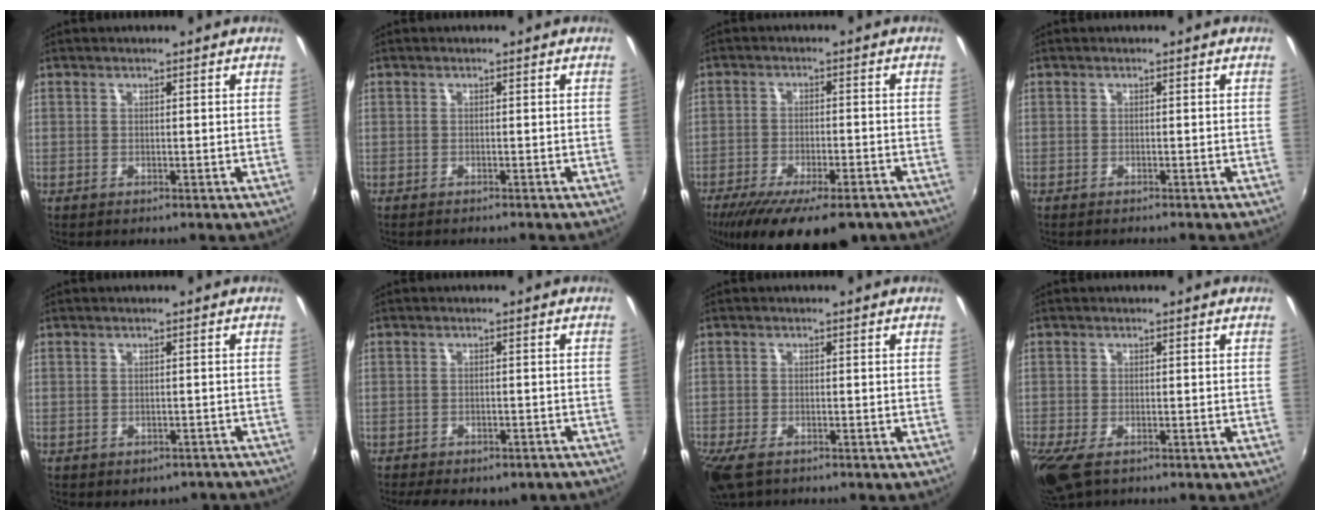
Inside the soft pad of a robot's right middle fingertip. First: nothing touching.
{"total": 1.6, "force": [-1.5, 0.1, 0.5], "torque": [-0.015, -0.012, -0.026]}
{"total": 17.5, "force": [-12.7, 5.8, 10.6], "torque": [-0.207, -0.049, -0.189]}
{"total": 1.4, "force": [-1.3, 0.1, 0.5], "torque": [-0.011, -0.011, -0.023]}
{"total": 5.7, "force": [-4.6, 2.9, 1.7], "torque": [-0.028, -0.003, -0.042]}
{"total": 10.0, "force": [-7.8, 4.2, 4.8], "torque": [-0.110, -0.022, -0.096]}
{"total": 6.2, "force": [-4.2, 2.6, 3.7], "torque": [-0.095, -0.026, -0.082]}
{"total": 6.8, "force": [-4.1, 2.8, 4.6], "torque": [-0.107, -0.030, -0.075]}